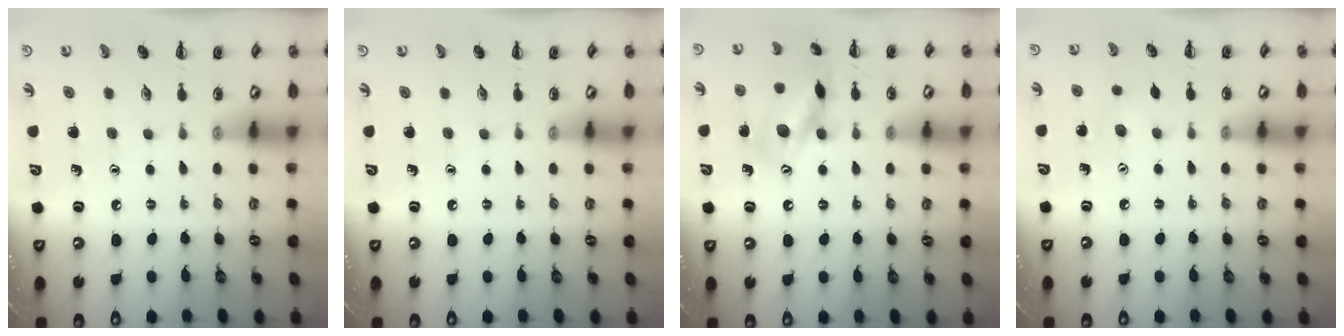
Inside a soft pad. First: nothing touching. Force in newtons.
{"total": 0.0}
{"total": 13.9, "press": 13.9, "slide": 1.1}
{"total": 3.1, "press": 3.0, "slide": 0.7}